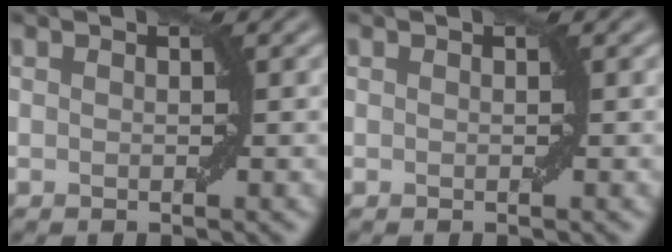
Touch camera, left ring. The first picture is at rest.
{"total": 0.0}